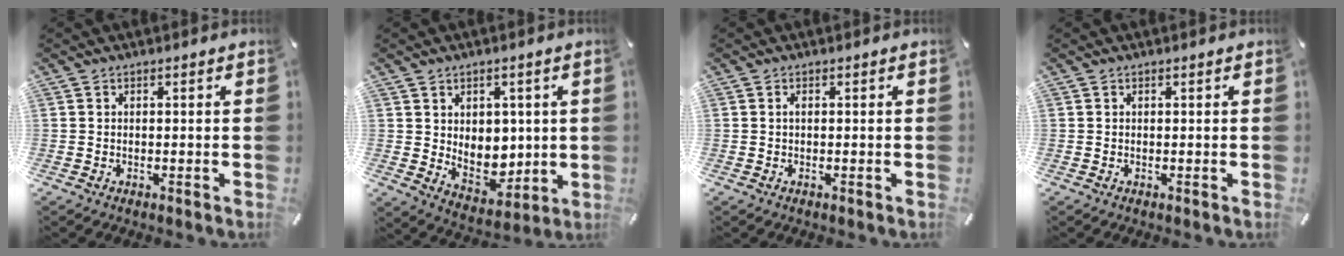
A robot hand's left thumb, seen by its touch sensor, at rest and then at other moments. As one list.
[{"total": 7.1, "force": [2.1, 6.0, 3.1], "torque": [-0.033, -0.026, 0.043]}, {"total": 0.8, "force": [0.0, 0.3, 0.8], "torque": [-0.015, 0.002, -0.001]}, {"total": 0.0}]